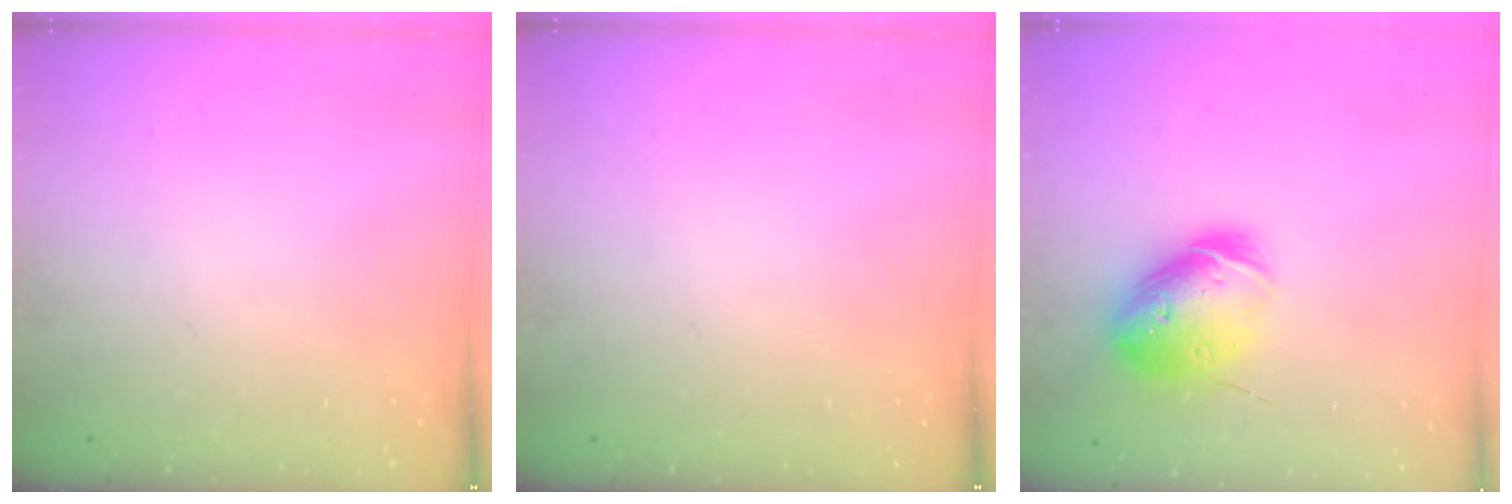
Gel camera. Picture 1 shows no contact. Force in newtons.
{"total": 0.0}
{"total": 17.7, "press": 17.4, "slide": 2.8}